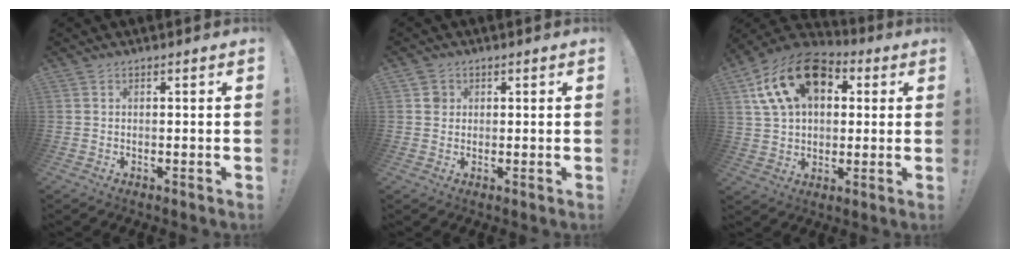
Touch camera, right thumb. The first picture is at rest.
{"total": 2.7, "force": [0.8, 2.5, 0.5], "torque": [-0.006, 0.004, 0.013]}
{"total": 19.2, "force": [7.5, 12.7, 12.2], "torque": [-0.210, -0.020, 0.137]}